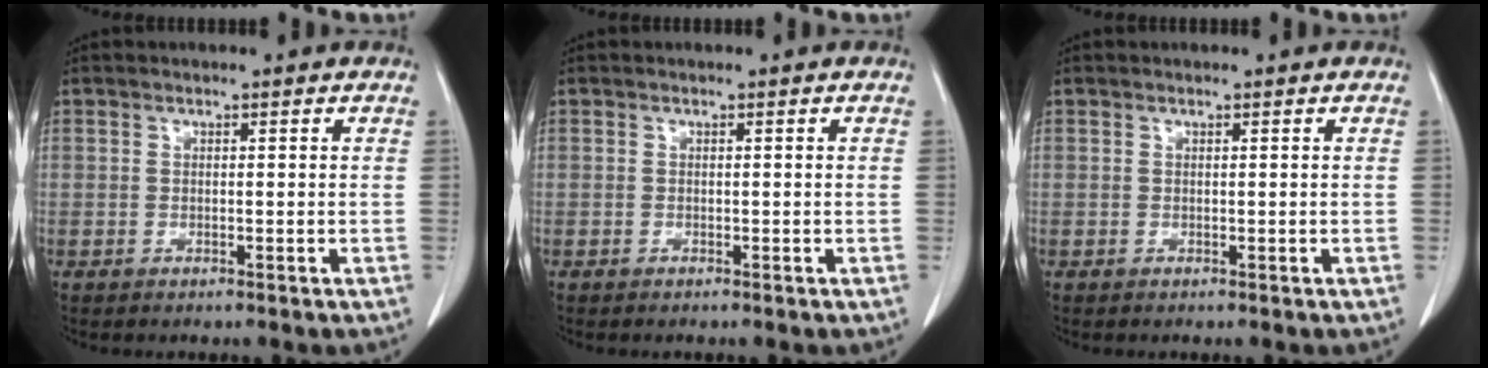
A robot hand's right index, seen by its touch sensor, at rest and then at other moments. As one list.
[{"total": 0.0}, {"total": 0.0}]